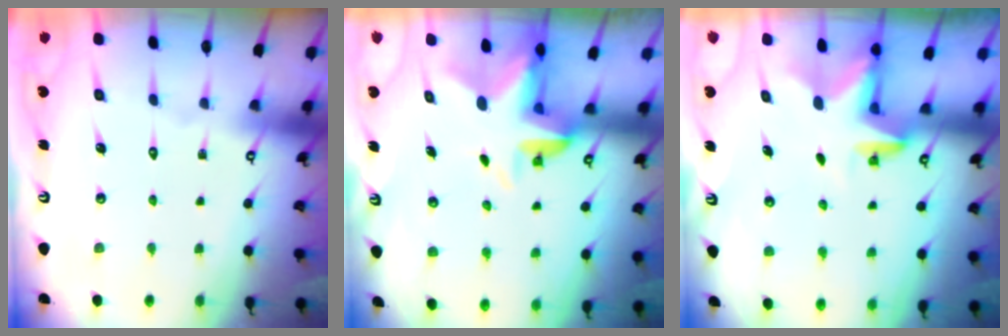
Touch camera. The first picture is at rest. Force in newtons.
{"total": 5.0, "press": 4.9, "slide": 0.3}
{"total": 2.9, "press": 2.9, "slide": 0.1}